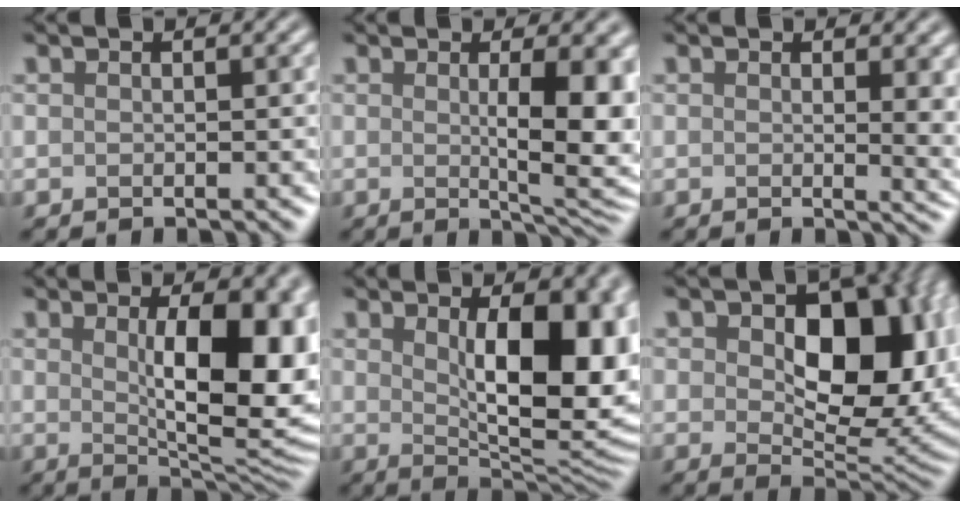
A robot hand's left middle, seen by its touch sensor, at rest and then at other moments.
{"total": 7.5, "force": [0.4, 1.7, 7.3], "torque": [-0.094, -0.009, 0.012]}
{"total": 4.4, "force": [0.8, 1.8, 3.9], "torque": [-0.028, -0.006, 0.015]}
{"total": 11.6, "force": [1.4, 4.2, 10.7], "torque": [-0.129, -0.005, 0.028]}
{"total": 12.3, "force": [1.8, 5.3, 10.9], "torque": [-0.117, 0.000, 0.031]}
{"total": 11.7, "force": [1.6, 7.0, 9.2], "torque": [-0.121, -0.007, 0.031]}